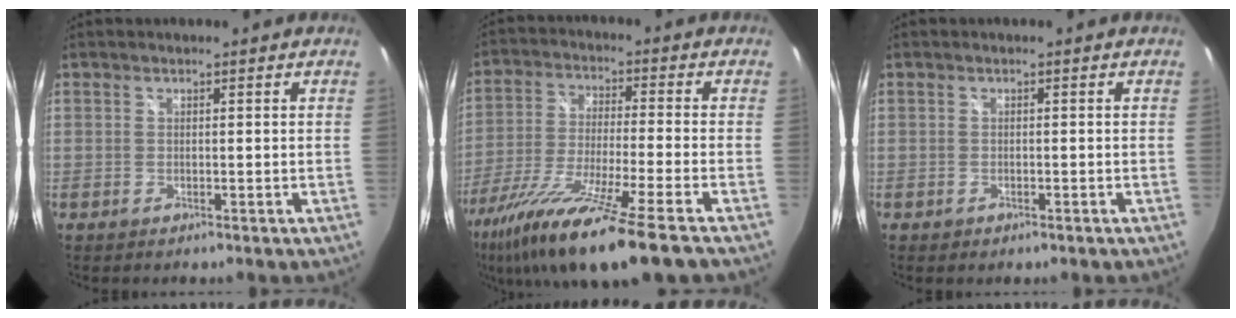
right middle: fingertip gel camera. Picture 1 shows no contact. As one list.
[{"total": 19.0, "force": [-13.3, 0.4, 13.6], "torque": [-0.266, -0.067, -0.232]}, {"total": 0.6, "force": [-0.3, 0.5, 0.2], "torque": [-0.005, -0.003, -0.006]}]